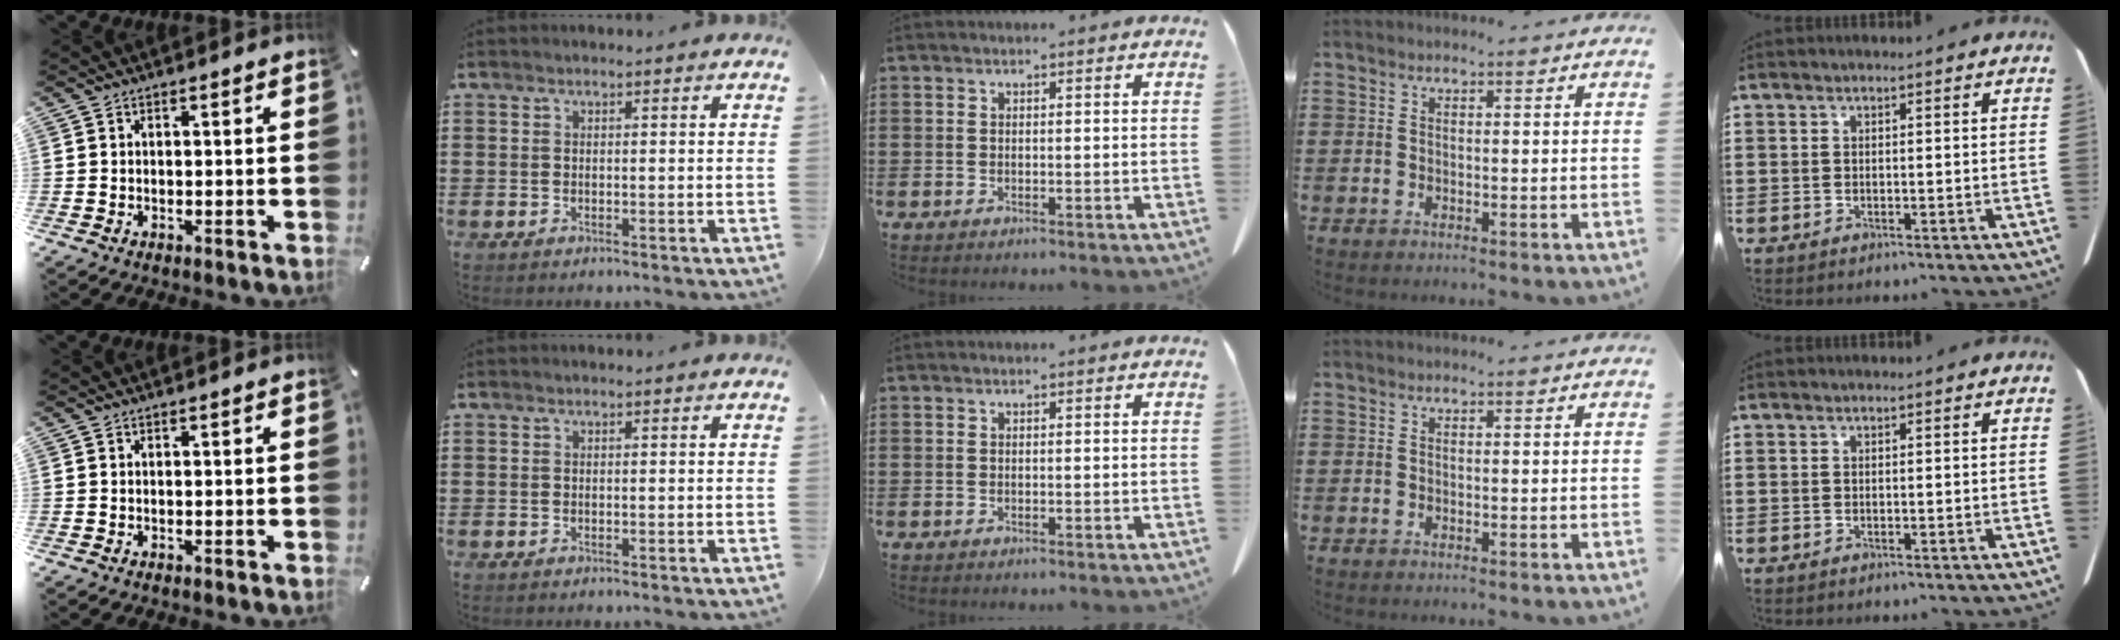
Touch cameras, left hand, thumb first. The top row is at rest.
{}